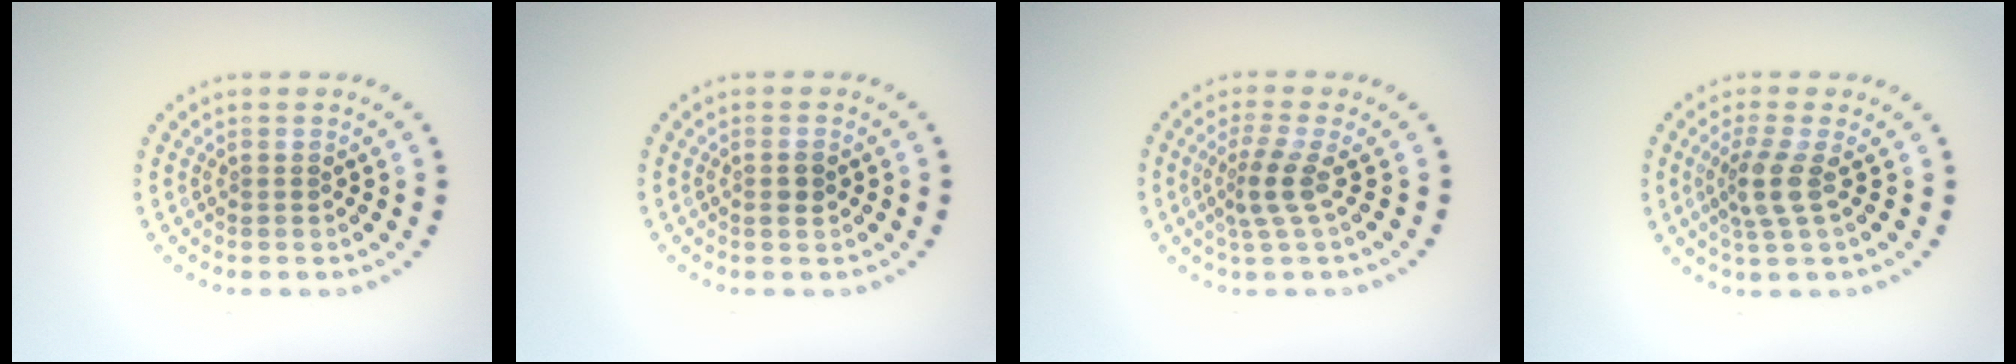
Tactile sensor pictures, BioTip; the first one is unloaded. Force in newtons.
{"total": 1.1, "press": 1.0, "slide": 0.3}
{"total": 2.6, "press": 1.8, "slide": 1.8}
{"total": 2.7, "press": 2.1, "slide": 1.7}